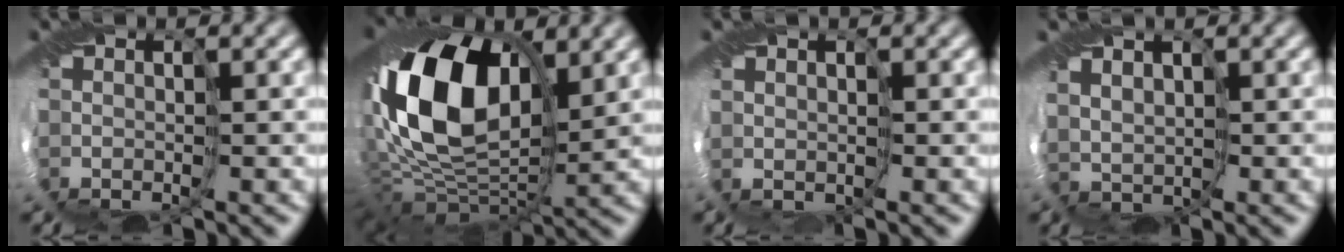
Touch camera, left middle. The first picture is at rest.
{"total": 18.0, "force": [2.1, 11.5, 13.7], "torque": [-0.291, 0.001, 0.036]}
{"total": 0.9, "force": [0.2, 0.5, 0.7], "torque": [-0.016, 0.000, 0.003]}
{"total": 2.2, "force": [0.9, 1.5, 1.3], "torque": [-0.027, 0.000, 0.017]}